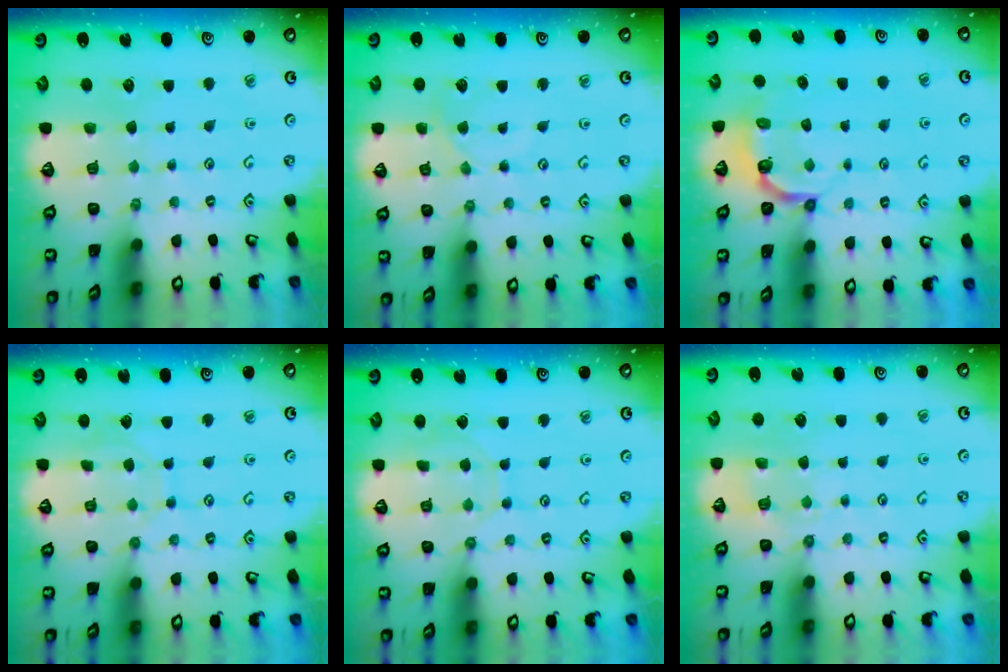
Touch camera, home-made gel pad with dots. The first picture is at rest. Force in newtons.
{"total": 3.0, "press": 3.0, "slide": 0.4}
{"total": 4.8, "press": 3.7, "slide": 3.0}
{"total": 7.2, "press": 7.2, "slide": 0.6}
{"total": 6.9, "press": 6.9, "slide": 0.7}
{"total": 5.4, "press": 5.3, "slide": 1.1}